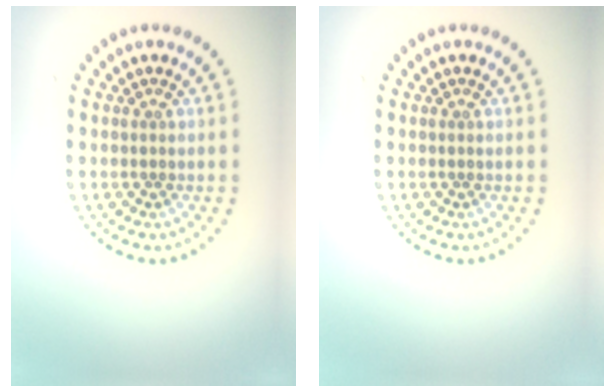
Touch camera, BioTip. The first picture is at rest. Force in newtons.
{"total": 0.0}